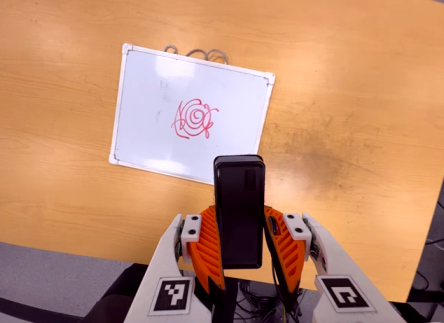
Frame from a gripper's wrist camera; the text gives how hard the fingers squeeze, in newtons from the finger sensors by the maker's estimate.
{"total": 4.3, "left": 3.3, "right": 5.3}